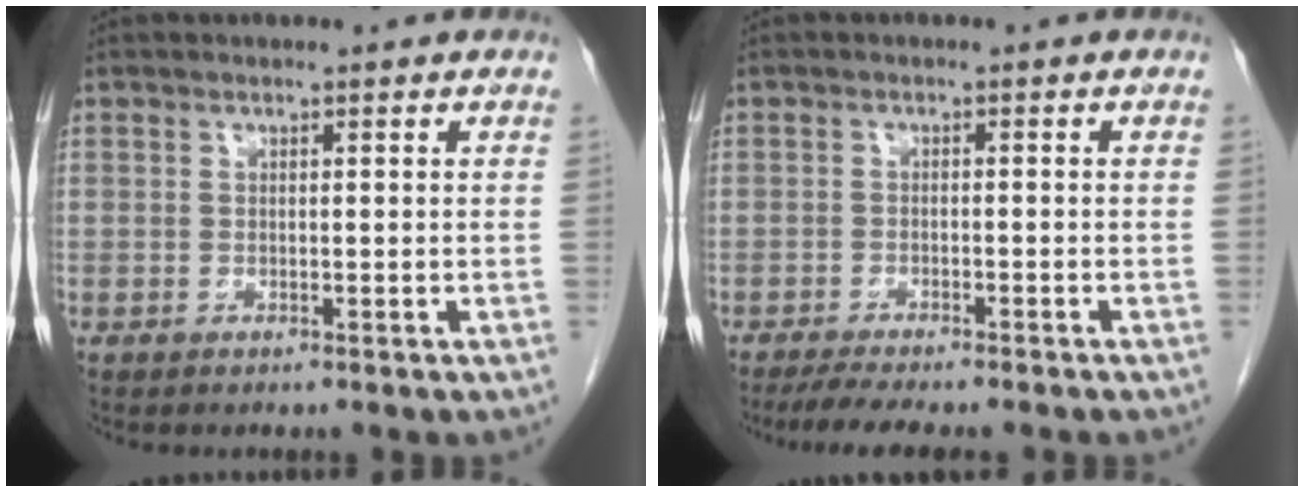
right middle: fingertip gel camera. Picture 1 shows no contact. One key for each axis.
{"total": 7.0, "fx": -5.9, "fy": 0.8, "fz": 3.7, "tx": -0.051, "ty": -0.011, "tz": -0.091}